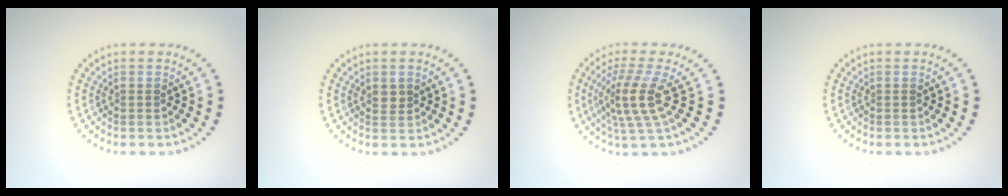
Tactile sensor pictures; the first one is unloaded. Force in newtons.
{"total": 1.2, "press": 1.0, "slide": 0.5}
{"total": 4.0, "press": 3.1, "slide": 2.6}
{"total": 0.0}